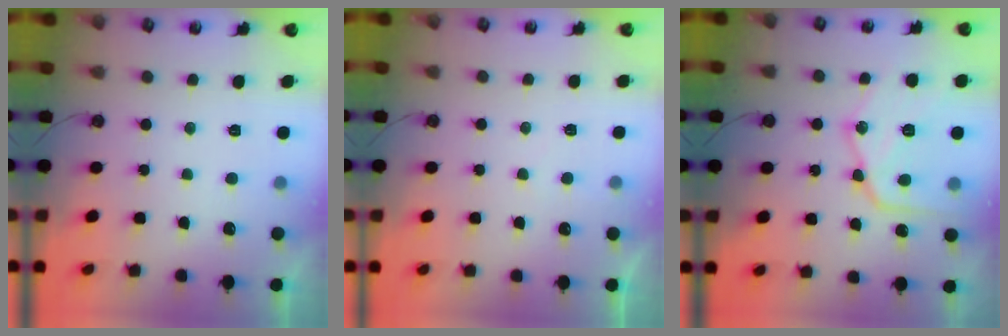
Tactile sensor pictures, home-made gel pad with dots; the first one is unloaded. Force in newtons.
{"total": 2.0, "press": 2.0, "slide": 0.3}
{"total": 18.9, "press": 18.8, "slide": 1.7}